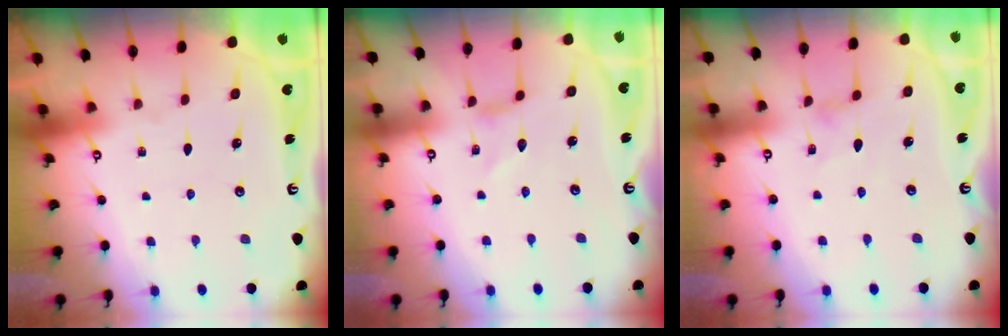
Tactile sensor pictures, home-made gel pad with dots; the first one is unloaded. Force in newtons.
{"total": 0.0}
{"total": 1.5, "press": 1.5, "slide": 0.3}